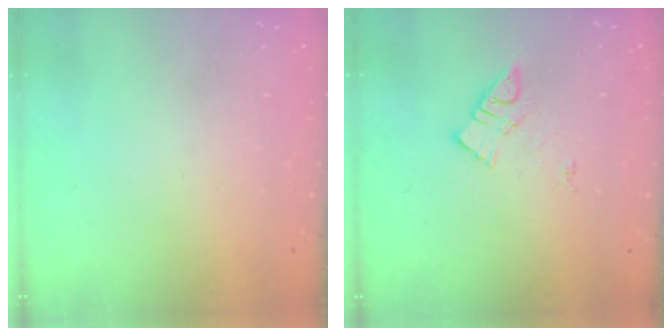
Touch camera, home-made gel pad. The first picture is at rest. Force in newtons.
{"total": 7.2, "press": 7.2, "slide": 0.3}